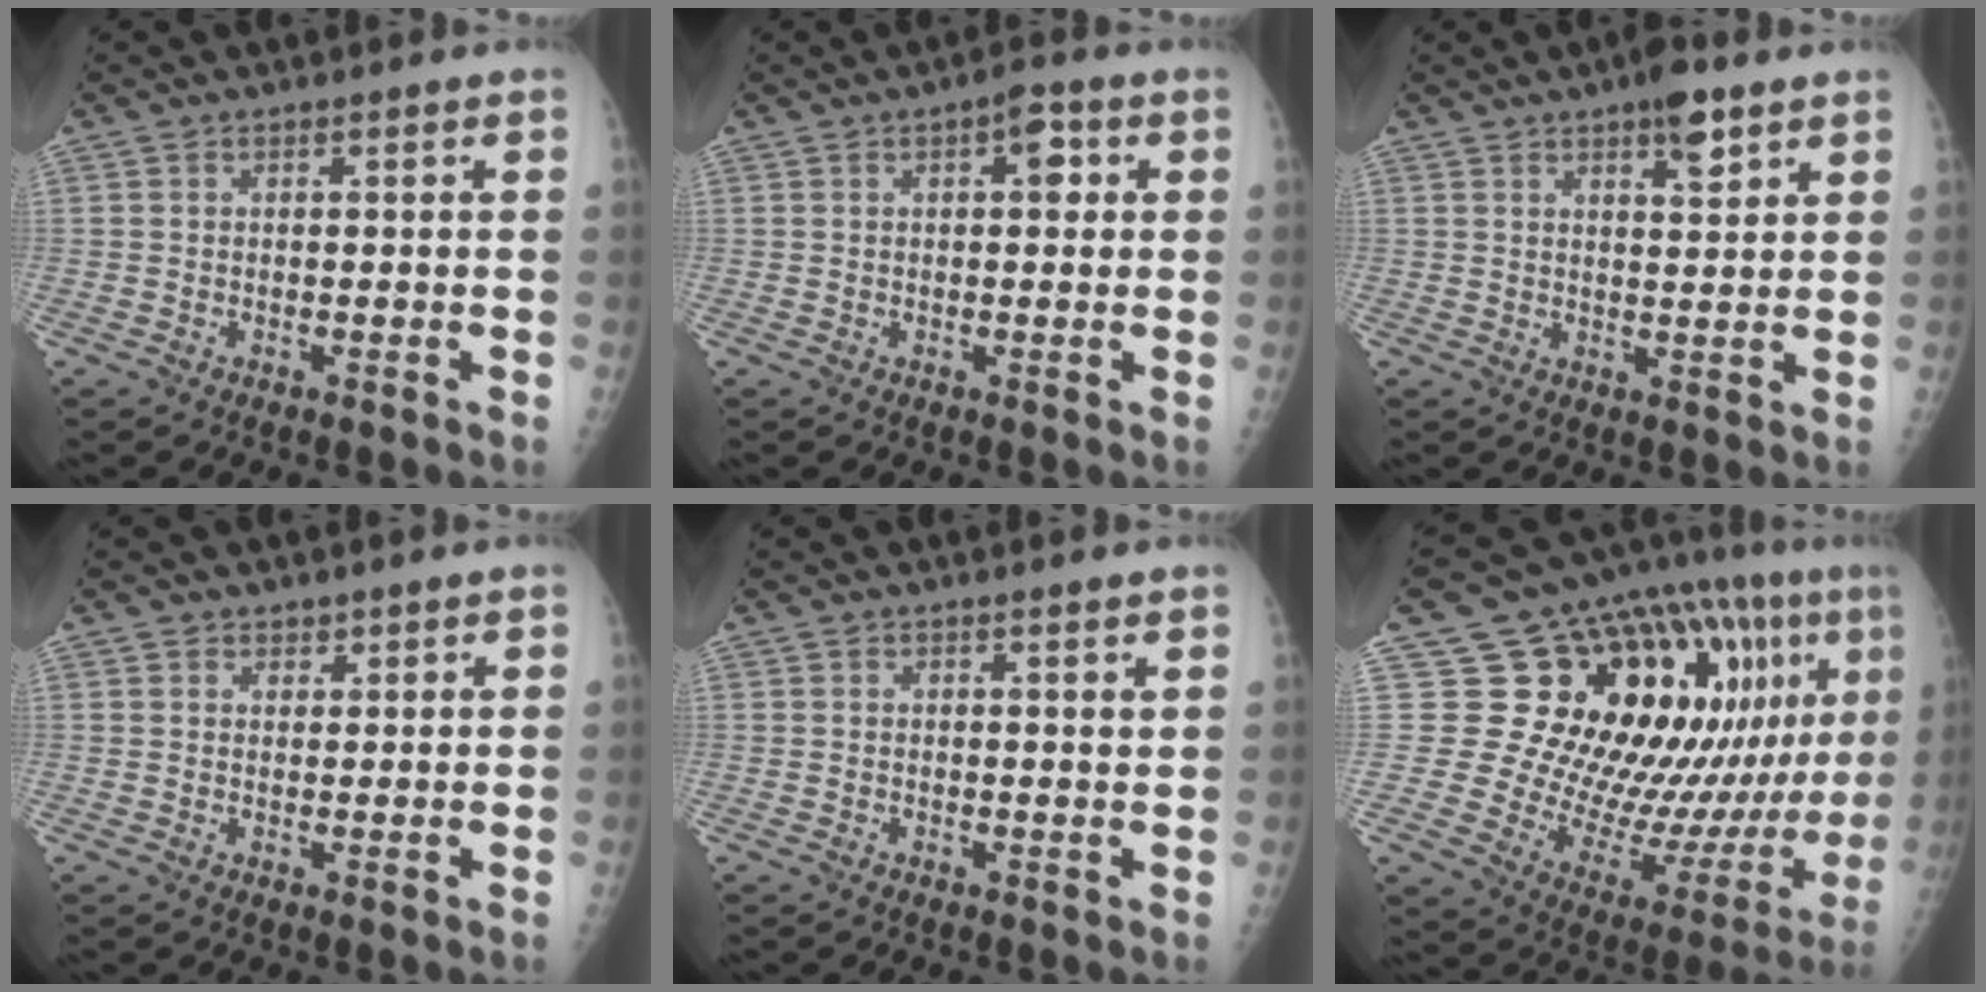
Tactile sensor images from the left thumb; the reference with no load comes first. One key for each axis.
{"total": 4.0, "fx": 1.2, "fy": 2.0, "fz": 3.3, "tx": -0.031, "ty": 0.003, "tz": 0.010}
{"total": 6.3, "fx": 3.9, "fy": 2.1, "fz": 4.4, "tx": -0.052, "ty": -0.020, "tz": 0.054}
{"total": 1.7, "fx": 1.2, "fy": 1.2, "fz": -0.1, "tx": 0.025, "ty": -0.006, "tz": 0.011}
{"total": 1.4, "fx": 1.1, "fy": 0.2, "fz": 0.9, "tx": -0.004, "ty": -0.005, "tz": 0.012}
{"total": 27.5, "fx": 9.0, "fy": 12.4, "fz": 22.8, "tx": -0.277, "ty": -0.016, "tz": 0.155}